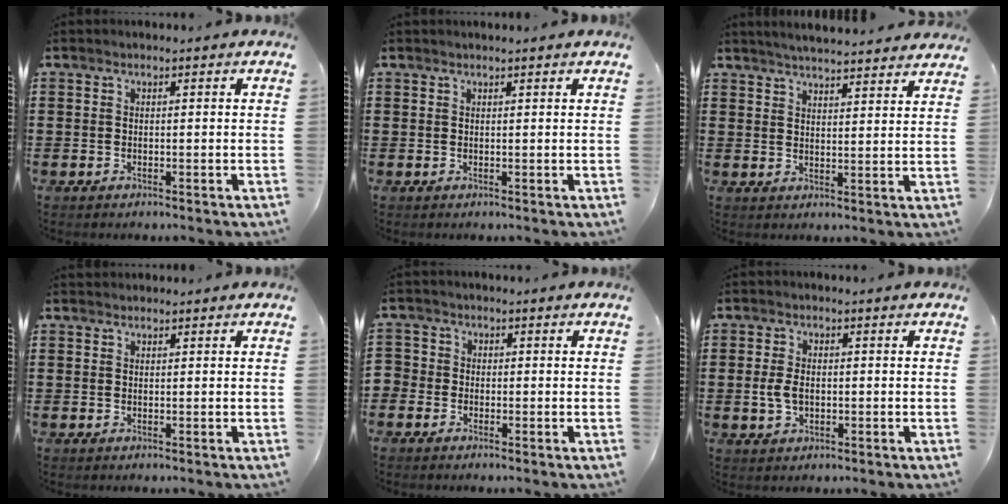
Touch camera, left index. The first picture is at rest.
{"total": 0.6, "force": [0.5, -0.1, 0.3], "torque": [-0.007, -0.002, 0.010]}
{"total": 4.1, "force": [4.0, -0.5, 0.6], "torque": [-0.026, -0.021, 0.071]}
{"total": 0.6, "force": [0.5, 0.2, 0.0], "torque": [-0.001, 0.000, 0.011]}
{"total": 1.7, "force": [-1.0, 1.4, -0.1], "torque": [-0.008, 0.003, -0.025]}
{"total": 3.4, "force": [-0.3, 2.1, 2.6], "torque": [-0.075, -0.003, -0.013]}